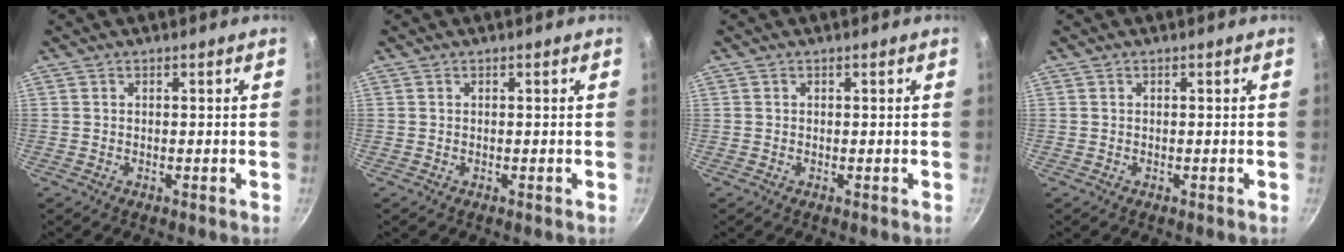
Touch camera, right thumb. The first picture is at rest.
{"total": 0.0}
{"total": 0.0}
{"total": 0.0}